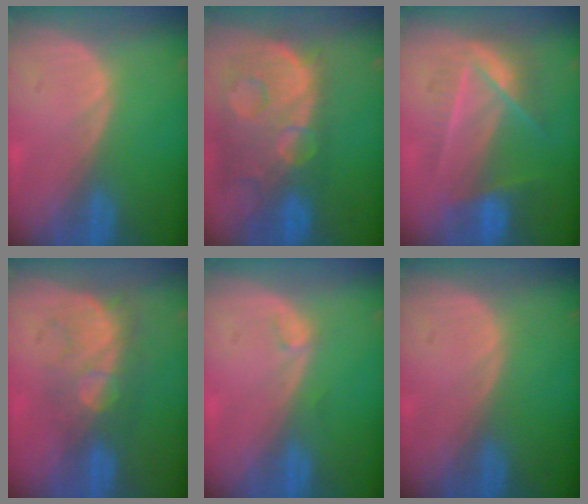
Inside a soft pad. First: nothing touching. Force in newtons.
{"total": 13.9, "press": 11.3, "slide": 8.1}
{"total": 7.2, "press": 6.7, "slide": 2.8}
{"total": 8.2, "press": 7.3, "slide": 3.7}
{"total": 0.8, "press": 0.7, "slide": 0.1}
{"total": 0.0}